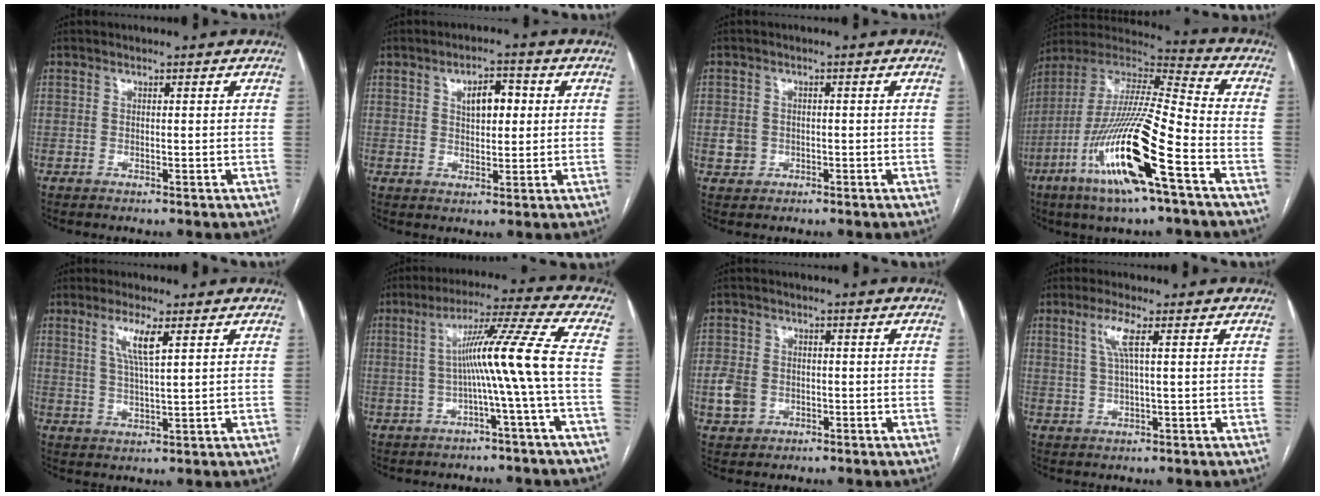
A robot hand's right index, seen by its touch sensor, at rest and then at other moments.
{"total": 5.3, "force": [1.3, 2.7, 4.4], "torque": [-0.070, 0.013, 0.024]}
{"total": 3.2, "force": [-0.8, 3.0, 0.8], "torque": [-0.011, 0.011, -0.004]}
{"total": 21.9, "force": [-9.5, 2.1, 19.6], "torque": [-0.407, -0.037, -0.179]}
{"total": 5.1, "force": [2.2, 0.4, 4.5], "torque": [-0.093, -0.001, 0.044]}
{"total": 10.3, "force": [-1.3, -2.4, 10.0], "torque": [-0.166, 0.019, -0.019]}
{"total": 7.5, "force": [-2.3, 6.5, 3.0], "torque": [-0.091, 0.013, -0.025]}
{"total": 3.9, "force": [1.3, 0.2, 3.7], "torque": [-0.082, 0.005, 0.028]}